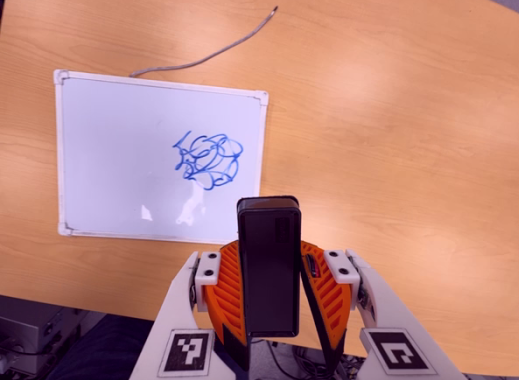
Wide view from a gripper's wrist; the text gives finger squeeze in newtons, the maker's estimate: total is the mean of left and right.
{"total": 6.4, "left": 6.2, "right": 6.6}